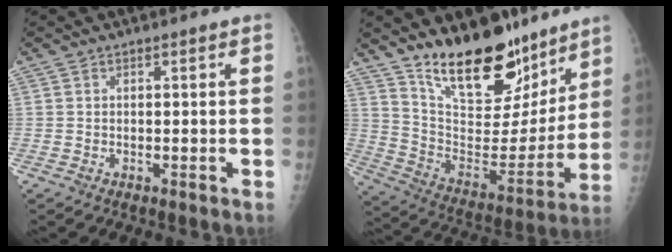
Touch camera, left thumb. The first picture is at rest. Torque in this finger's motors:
{"motor_torque": [1.59, 0.44, 1.44, -1.33, 0.26]}